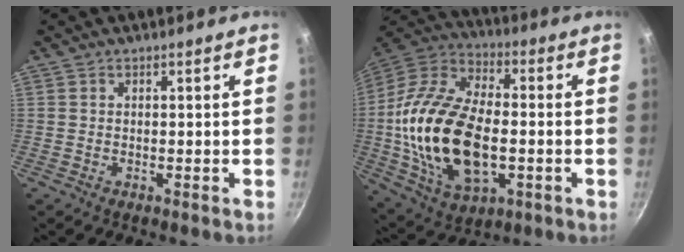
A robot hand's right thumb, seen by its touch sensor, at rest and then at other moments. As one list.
[{"total": 24.8, "force": [-2.4, 14.0, 20.3], "torque": [-0.390, 0.024, -0.042]}]